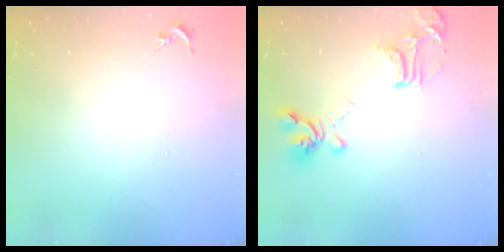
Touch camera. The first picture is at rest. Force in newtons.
{"total": 17.0, "press": 17.0, "slide": 1.4}